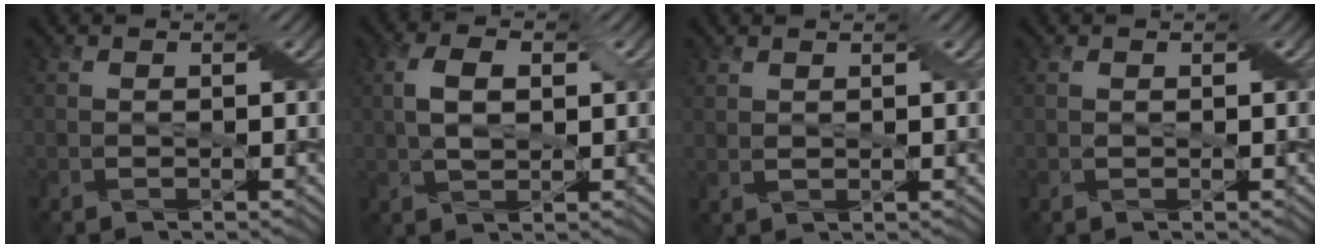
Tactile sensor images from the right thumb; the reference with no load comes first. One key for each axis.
{"total": 4.4, "fx": 0.9, "fy": 2.3, "fz": 3.7, "tx": -0.083, "ty": 0.005, "tz": 0.015}
{"total": 1.3, "fx": 1.0, "fy": 0.4, "fz": 0.7, "tx": -0.022, "ty": 0.002, "tz": 0.023}
{"total": 0.0}